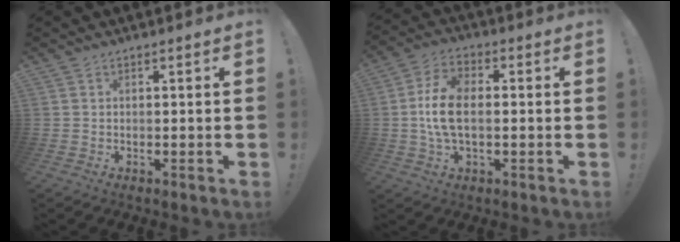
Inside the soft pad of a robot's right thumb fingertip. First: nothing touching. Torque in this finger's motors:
{"motor_torque": [0.85, 0.75, 1.27, -0.26, 0.42]}